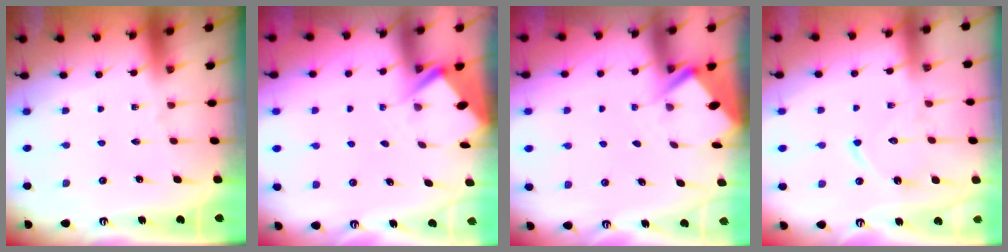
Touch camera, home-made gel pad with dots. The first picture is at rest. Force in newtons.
{"total": 2.9, "press": 2.8, "slide": 0.4}
{"total": 2.9, "press": 2.8, "slide": 0.4}
{"total": 9.9, "press": 9.8, "slide": 0.5}